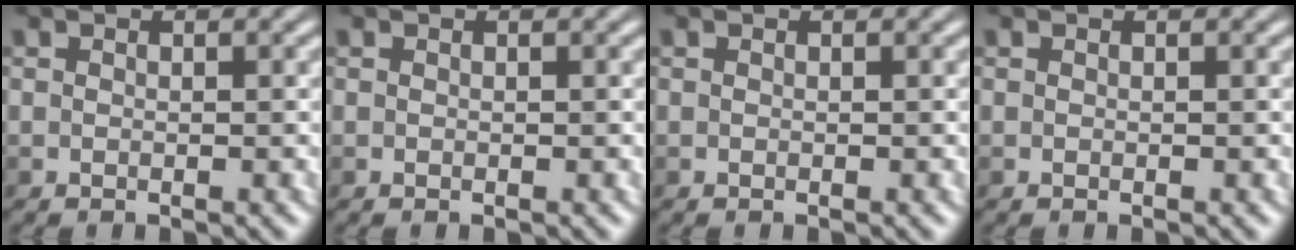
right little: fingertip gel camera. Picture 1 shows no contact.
{"total": 0.0}
{"total": 0.0}
{"total": 0.0}